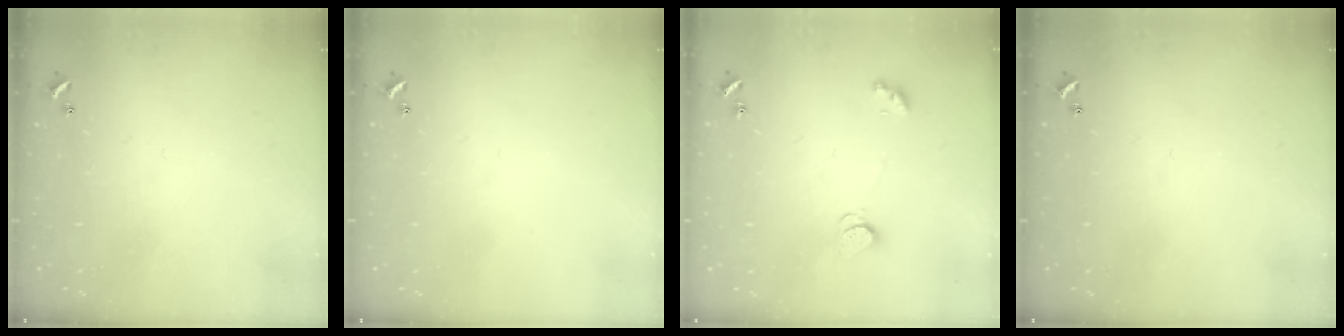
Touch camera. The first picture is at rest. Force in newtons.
{"total": 0.0}
{"total": 2.5, "press": 2.4, "slide": 0.3}
{"total": 0.0}